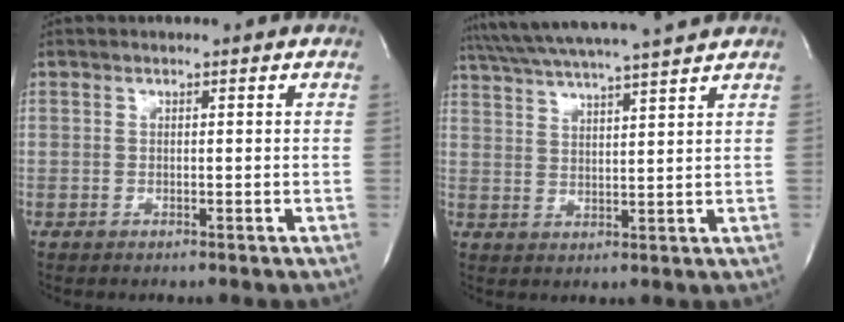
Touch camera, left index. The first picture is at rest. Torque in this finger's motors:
{"motor_torque": [0.98, -0.97, 0.45, 0.16]}